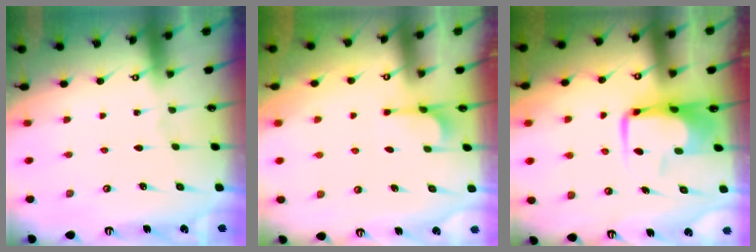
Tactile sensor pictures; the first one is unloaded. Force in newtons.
{"total": 4.5, "press": 4.4, "slide": 1.1}
{"total": 7.5, "press": 7.3, "slide": 1.4}